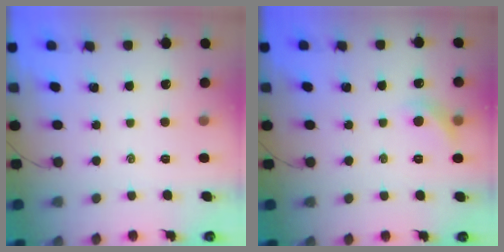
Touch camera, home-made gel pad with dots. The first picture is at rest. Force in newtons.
{"total": 7.0, "press": 6.9, "slide": 1.3}